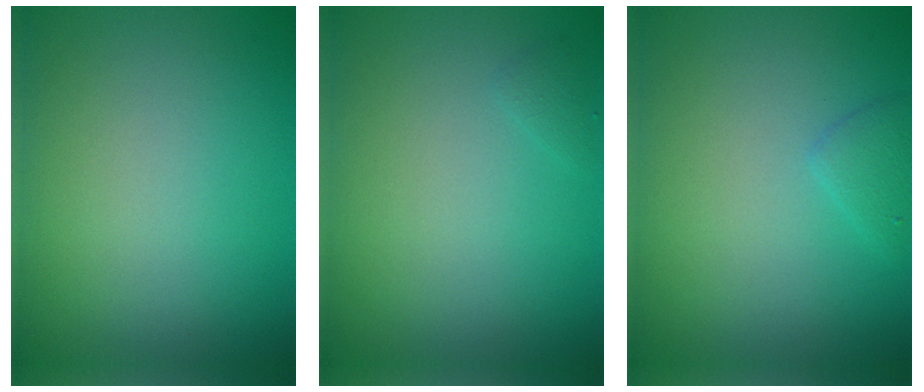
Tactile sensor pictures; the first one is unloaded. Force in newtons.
{"total": 0.5, "press": 0.5, "slide": 0.1}
{"total": 1.2, "press": 1.2, "slide": 0.0}